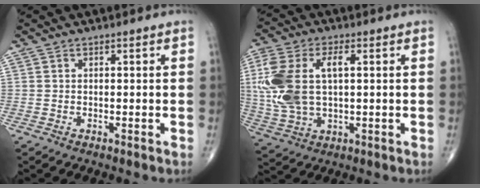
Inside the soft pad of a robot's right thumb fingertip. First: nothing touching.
{"total": 15.1, "force": [2.0, 8.1, 12.6], "torque": [-0.294, 0.011, 0.044]}